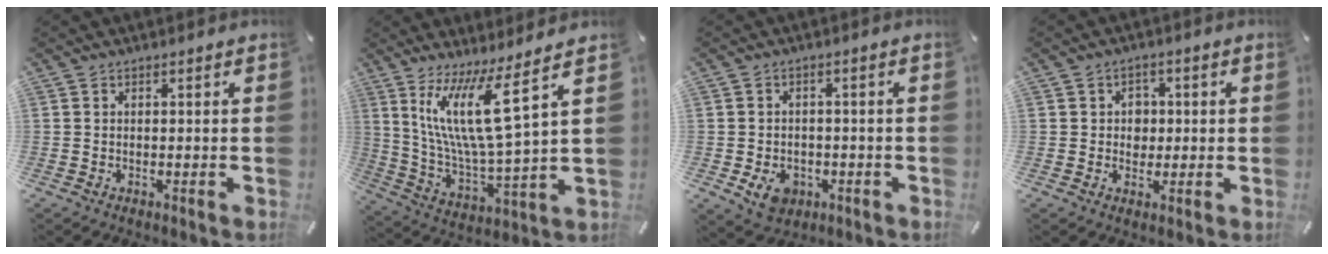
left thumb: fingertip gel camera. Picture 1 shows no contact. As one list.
[{"total": 15.6, "force": [8.2, 2.2, 13.1], "torque": [-0.287, -0.042, 0.129]}, {"total": 6.3, "force": [-2.3, 5.0, 3.1], "torque": [-0.052, 0.005, -0.044]}, {"total": 4.1, "force": [0.0, 3.9, 1.5], "torque": [-0.011, -0.001, -0.007]}]